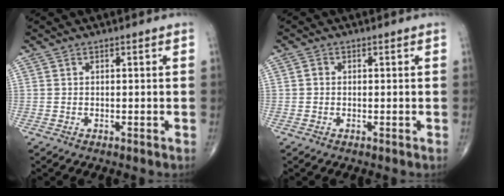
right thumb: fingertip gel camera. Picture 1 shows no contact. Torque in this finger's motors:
{"motor_torque": [-0.36, 0.30, 0.01, -0.05, 0.05]}